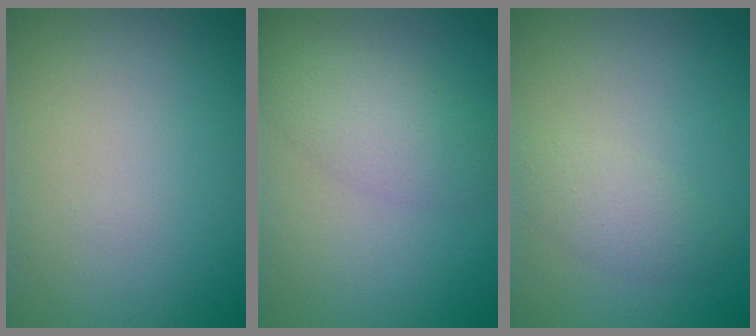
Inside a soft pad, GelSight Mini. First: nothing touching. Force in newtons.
{"total": 3.5, "press": 3.5, "slide": 0.1}
{"total": 2.1, "press": 2.1, "slide": 0.1}